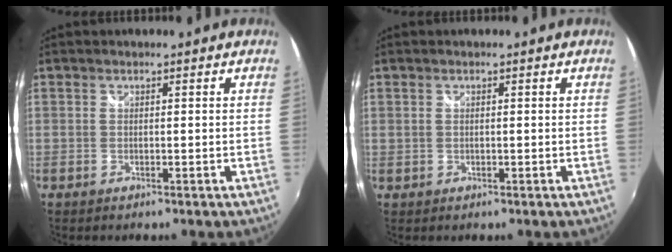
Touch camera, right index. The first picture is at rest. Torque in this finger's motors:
{"motor_torque": [-0.01, 0.05, 0.02, 0.00]}